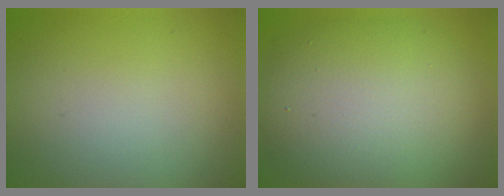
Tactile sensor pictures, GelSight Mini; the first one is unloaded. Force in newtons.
{"total": 9.5, "press": 9.4, "slide": 0.5}